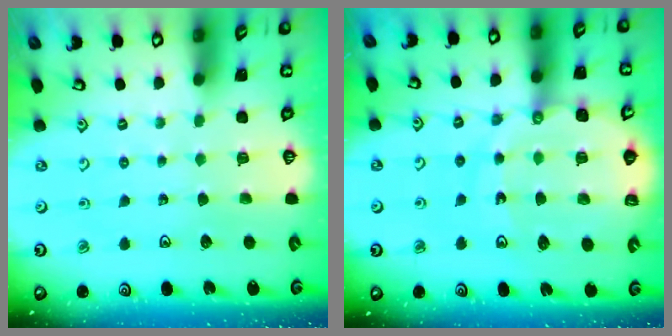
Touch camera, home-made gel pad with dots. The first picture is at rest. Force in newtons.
{"total": 13.2, "press": 13.1, "slide": 1.8}